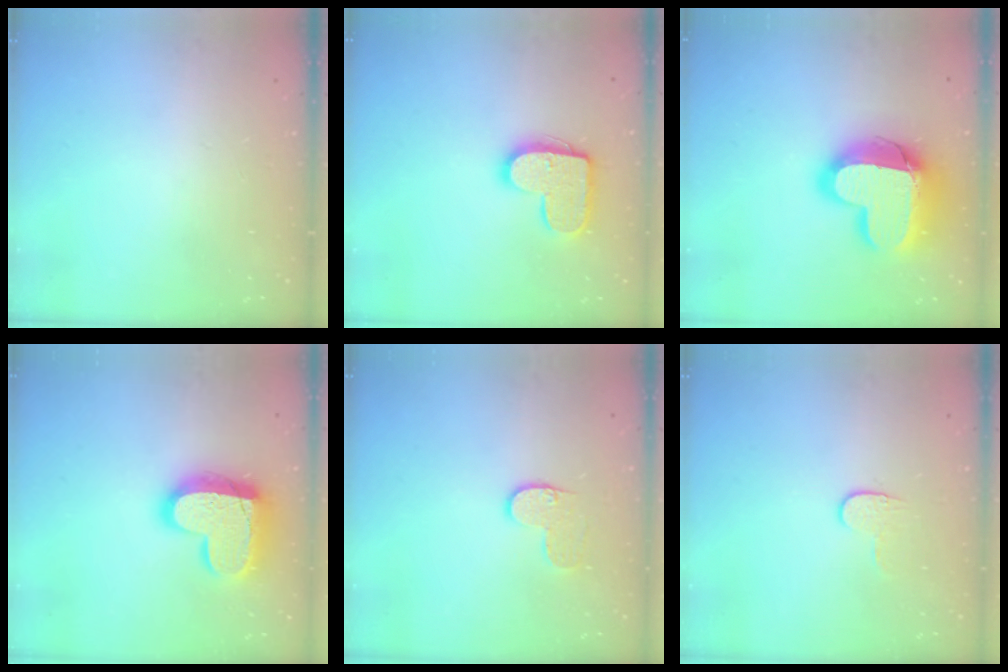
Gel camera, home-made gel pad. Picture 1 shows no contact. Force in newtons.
{"total": 13.5, "press": 13.5, "slide": 0.6}
{"total": 18.9, "press": 18.9, "slide": 1.2}
{"total": 17.6, "press": 17.6, "slide": 1.5}
{"total": 6.7, "press": 6.7, "slide": 0.1}
{"total": 3.7, "press": 3.6, "slide": 0.4}